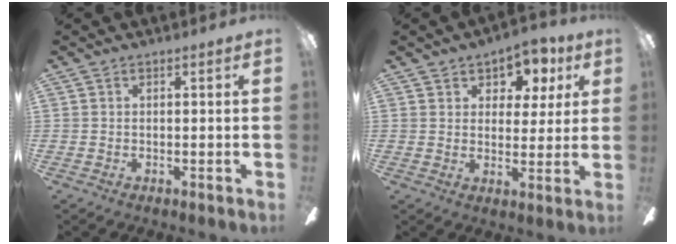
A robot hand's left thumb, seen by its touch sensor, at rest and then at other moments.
{"total": 7.6, "force": [4.8, 5.2, 2.8], "torque": [-0.033, -0.025, 0.084]}